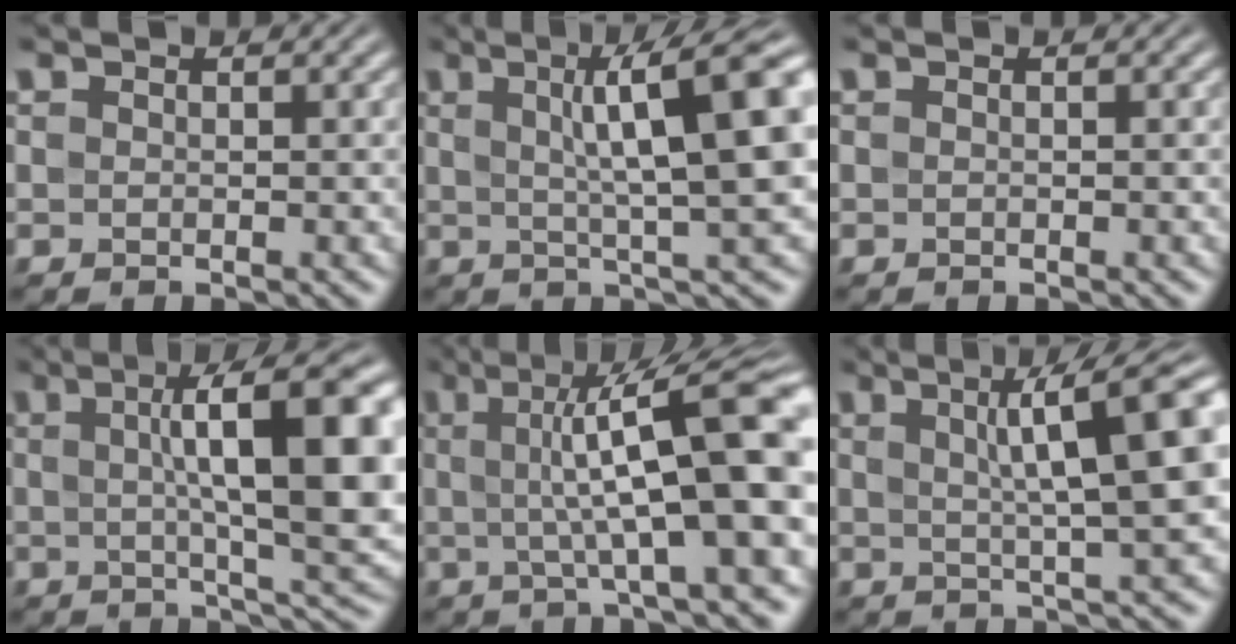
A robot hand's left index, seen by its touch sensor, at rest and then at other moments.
{"total": 11.2, "force": [2.5, 2.5, 10.6], "torque": [-0.143, 0.009, 0.035]}
{"total": 0.0}
{"total": 14.1, "force": [2.1, 3.9, 13.4], "torque": [-0.169, 0.007, 0.031]}
{"total": 12.1, "force": [1.2, 2.8, 11.7], "torque": [-0.165, 0.015, 0.014]}
{"total": 9.6, "force": [2.2, 2.1, 9.1], "torque": [-0.108, 0.015, 0.031]}